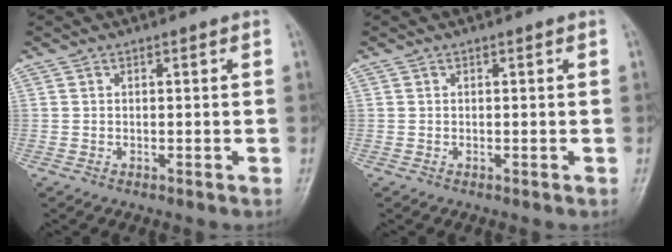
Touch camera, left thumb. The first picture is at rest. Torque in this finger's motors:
{"motor_torque": [0.00, 0.00, 0.00, 0.00, 0.00]}